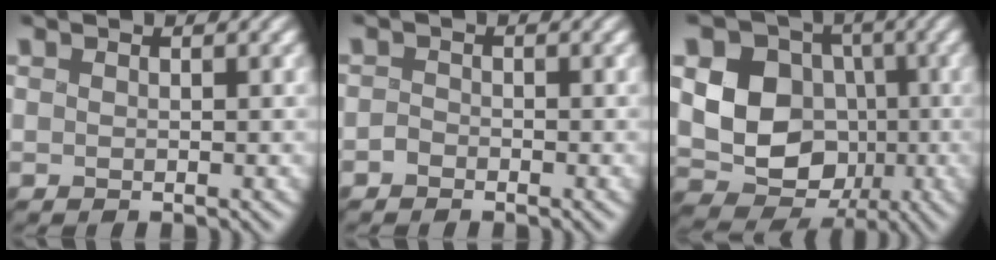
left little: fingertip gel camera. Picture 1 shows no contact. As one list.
[{"total": 1.2, "force": [-1.1, 0.6, 0.1], "torque": [0.005, -0.002, -0.027]}, {"total": 11.9, "force": [-0.3, 10.5, 5.7], "torque": [-0.110, 0.016, -0.032]}]